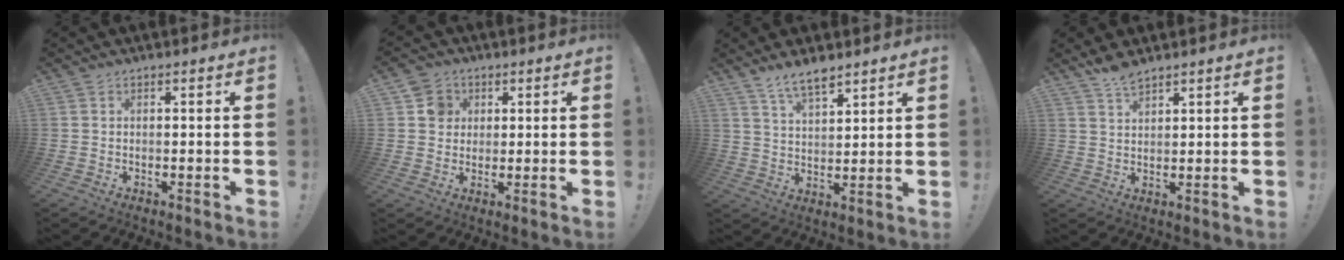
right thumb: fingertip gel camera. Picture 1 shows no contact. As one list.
[{"total": 6.1, "force": [2.0, 5.6, 1.5], "torque": [-0.020, 0.002, 0.041]}, {"total": 7.3, "force": [5.7, 2.5, 3.7], "torque": [-0.067, -0.028, 0.104]}, {"total": 4.6, "force": [4.0, 1.3, 2.0], "torque": [-0.031, -0.027, 0.071]}]